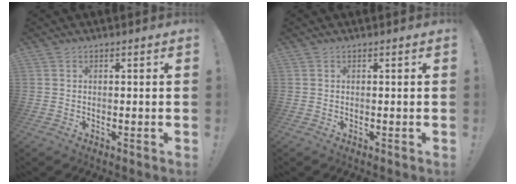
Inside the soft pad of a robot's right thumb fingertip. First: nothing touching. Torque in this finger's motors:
{"motor_torque": [0.00, 0.00, 0.00, 0.00, 0.00]}